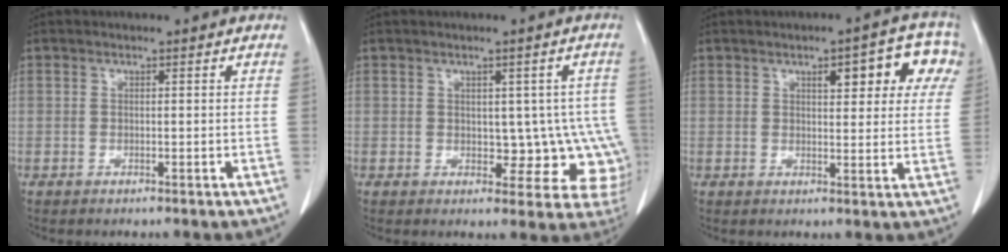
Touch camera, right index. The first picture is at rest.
{"total": 10.6, "force": [-0.6, 5.2, 9.2], "torque": [-0.092, 0.018, 0.005]}
{"total": 9.6, "force": [4.2, 3.2, 8.0], "torque": [-0.084, 0.021, 0.047]}